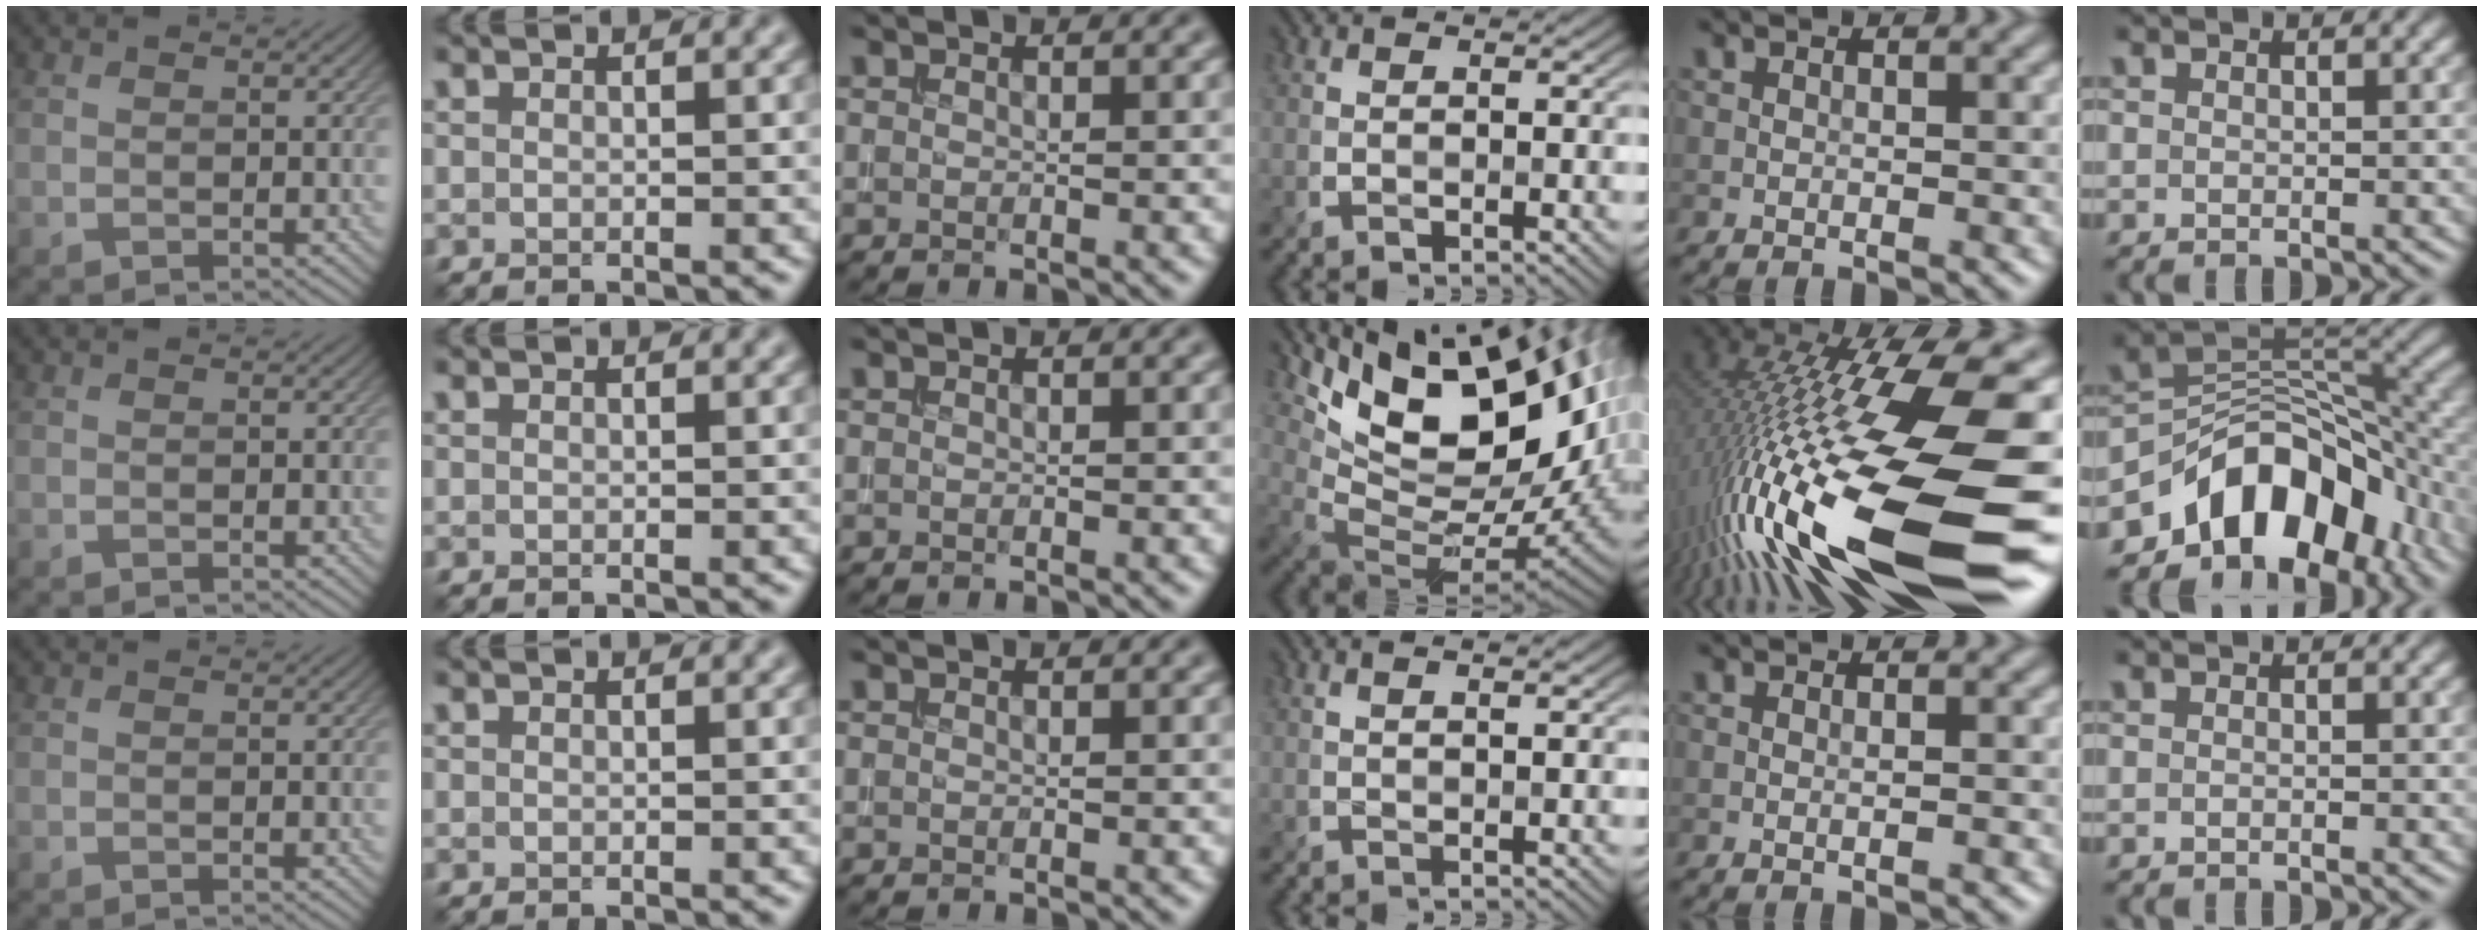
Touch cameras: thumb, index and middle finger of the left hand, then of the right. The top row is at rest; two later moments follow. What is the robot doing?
{"motion": "extract", "object": "bucket"}